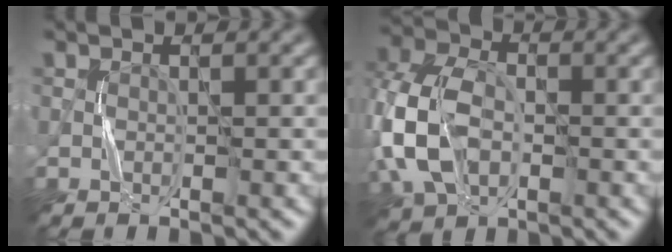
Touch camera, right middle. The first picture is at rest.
{"total": 8.8, "force": [-1.5, 6.2, 6.1], "torque": [-0.163, 0.002, -0.043]}